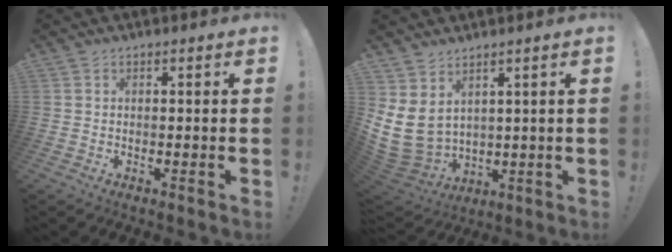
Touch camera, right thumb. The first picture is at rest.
{"total": 10.7, "force": [2.7, 8.2, 6.3], "torque": [-0.146, -0.028, 0.059]}